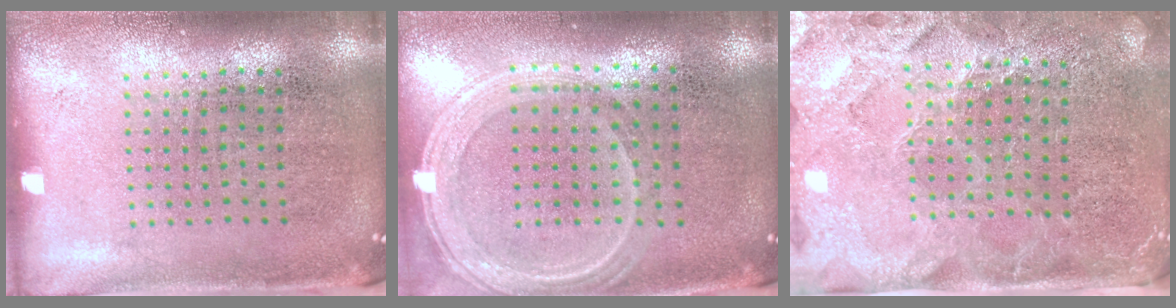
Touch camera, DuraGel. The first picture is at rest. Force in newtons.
{"total": 1.3, "press": 1.2, "slide": 0.3}
{"total": 3.6, "press": 3.2, "slide": 1.6}